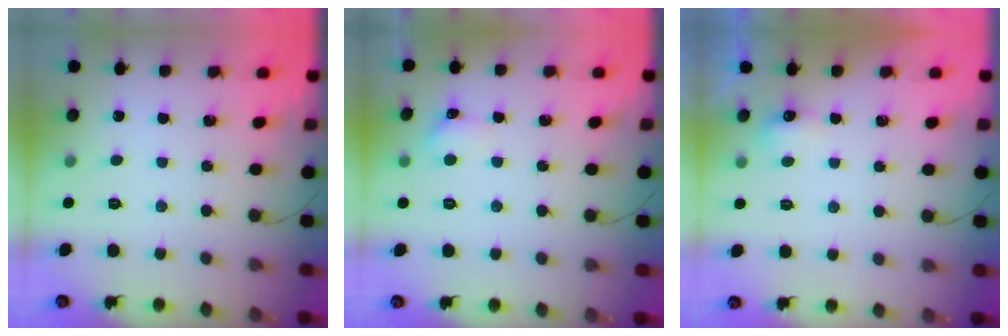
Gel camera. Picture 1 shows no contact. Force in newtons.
{"total": 4.9, "press": 4.6, "slide": 1.5}
{"total": 4.6, "press": 4.5, "slide": 0.9}